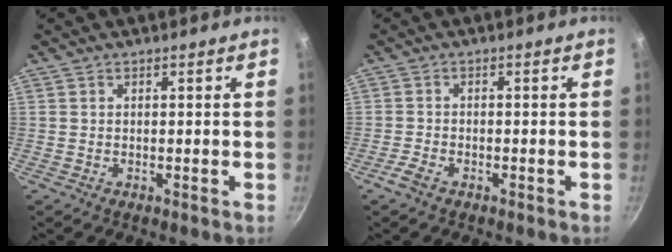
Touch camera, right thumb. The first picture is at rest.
{"total": 2.6, "force": [-1.8, 1.2, 1.5], "torque": [-0.041, 0.013, -0.039]}